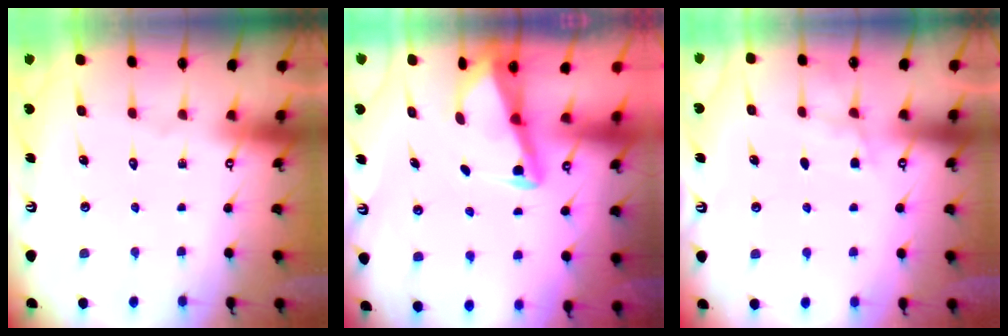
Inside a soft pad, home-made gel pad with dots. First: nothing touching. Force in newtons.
{"total": 3.0, "press": 3.0, "slide": 0.4}
{"total": 4.4, "press": 4.3, "slide": 0.7}